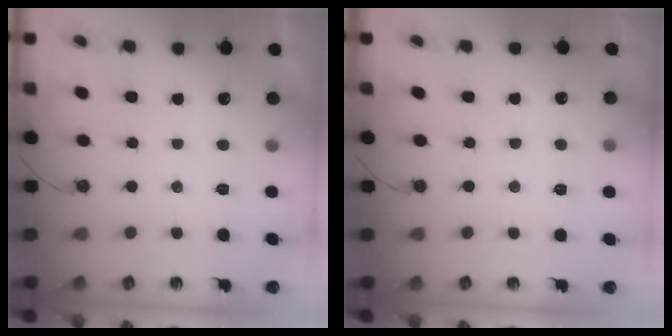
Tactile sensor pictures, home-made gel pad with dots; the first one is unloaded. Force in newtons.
{"total": 3.9, "press": 3.8, "slide": 0.4}